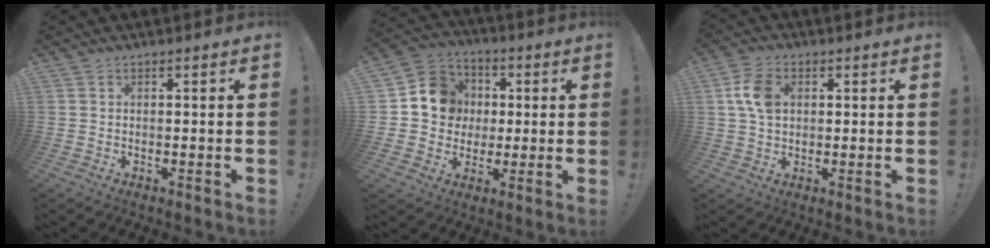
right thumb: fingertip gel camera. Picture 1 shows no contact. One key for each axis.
{"total": 12.3, "fx": 1.4, "fy": 11.4, "fz": 4.2, "tx": -0.056, "ty": 0.011, "tz": 0.037}
{"total": 8.6, "fx": 1.9, "fy": 5.9, "fz": 5.9, "tx": -0.109, "ty": 0.004, "tz": 0.035}